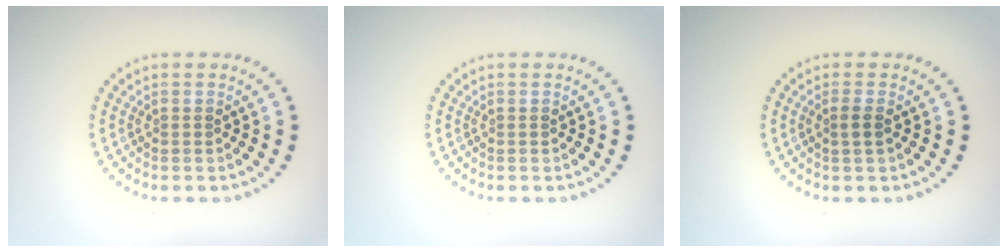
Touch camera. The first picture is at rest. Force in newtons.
{"total": 0.0}
{"total": 1.1, "press": 0.9, "slide": 0.7}